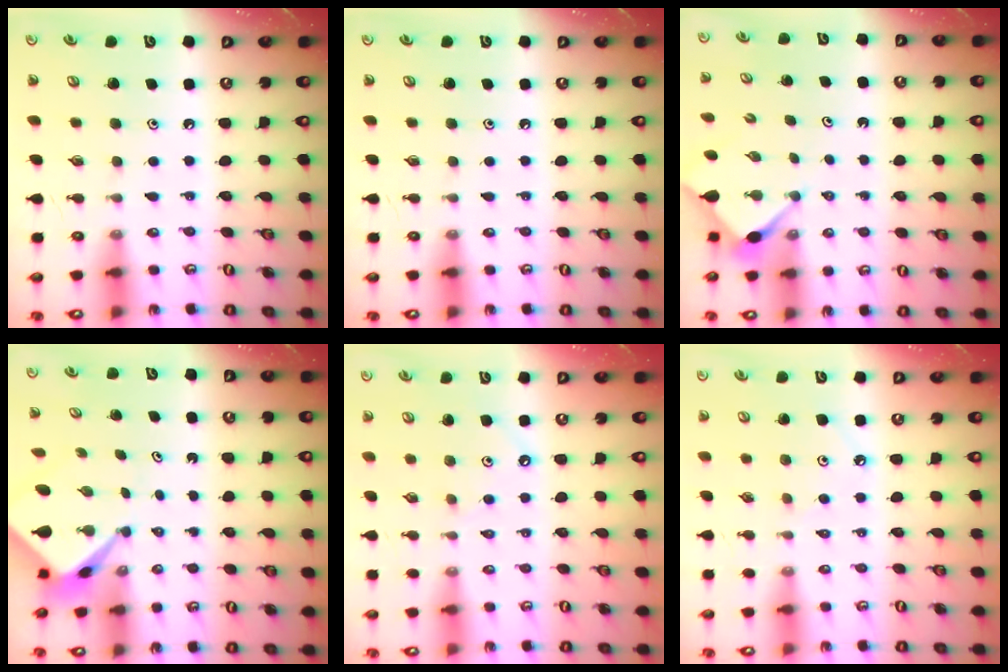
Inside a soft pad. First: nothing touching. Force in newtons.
{"total": 0.0}
{"total": 2.9, "press": 2.9, "slide": 0.3}
{"total": 2.5, "press": 2.5, "slide": 0.1}
{"total": 1.1, "press": 1.1, "slide": 0.3}
{"total": 3.8, "press": 3.8, "slide": 0.7}